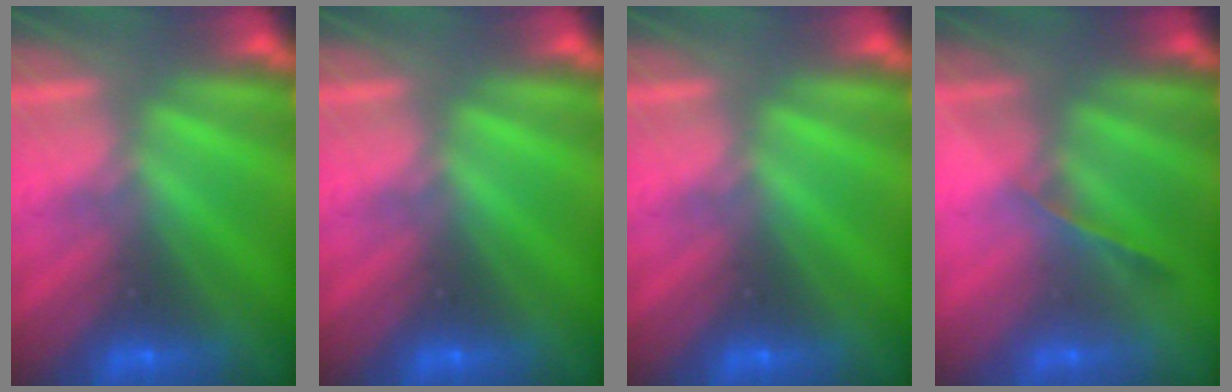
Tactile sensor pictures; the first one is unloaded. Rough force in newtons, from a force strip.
{"total": 0.0}
{"total": 0.0}
{"total": 1.2}